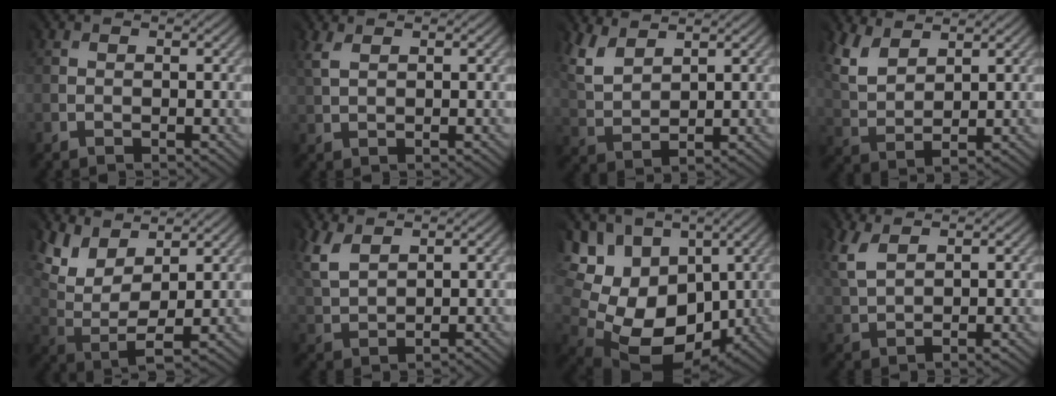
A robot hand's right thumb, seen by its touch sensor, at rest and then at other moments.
{"total": 2.4, "force": [1.7, 0.6, 1.7], "torque": [-0.044, 0.006, 0.034]}
{"total": 5.9, "force": [4.7, 2.5, 2.7], "torque": [-0.083, 0.004, 0.101]}
{"total": 6.5, "force": [4.9, 2.8, 3.2], "torque": [-0.096, 0.005, 0.105]}
{"total": 7.6, "force": [4.7, 3.4, 4.9], "torque": [-0.127, -0.001, 0.096]}
{"total": 5.1, "force": [3.8, 2.3, 2.6], "torque": [-0.086, 0.012, 0.082]}
{"total": 14.6, "force": [2.0, 11.4, 8.9], "torque": [-0.200, -0.026, 0.058]}
{"total": 5.1, "force": [3.1, 2.0, 3.5], "torque": [-0.104, 0.003, 0.066]}